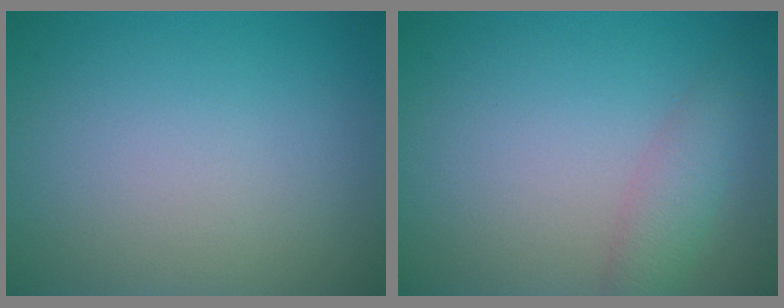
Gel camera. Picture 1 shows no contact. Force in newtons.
{"total": 2.5, "press": 2.5, "slide": 0.1}